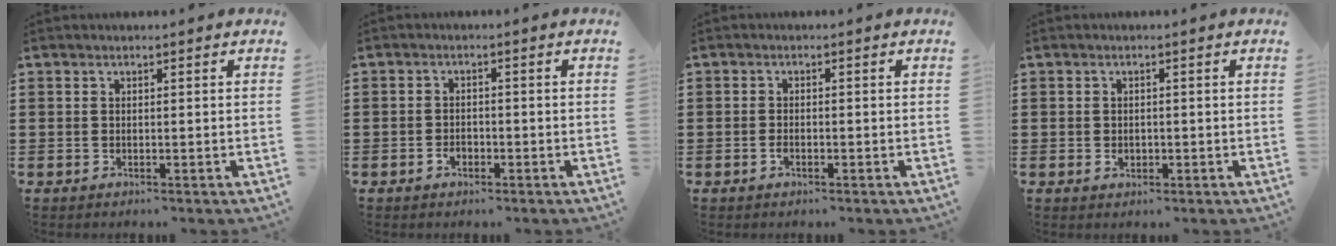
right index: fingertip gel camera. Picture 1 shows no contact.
{"total": 1.8, "force": [-1.0, 1.1, 1.0], "torque": [-0.021, -0.001, -0.019]}
{"total": 1.2, "force": [-0.6, 0.5, 0.9], "torque": [-0.018, -0.002, -0.012]}
{"total": 1.2, "force": [-0.2, 0.9, 0.8], "torque": [-0.018, 0.004, -0.005]}